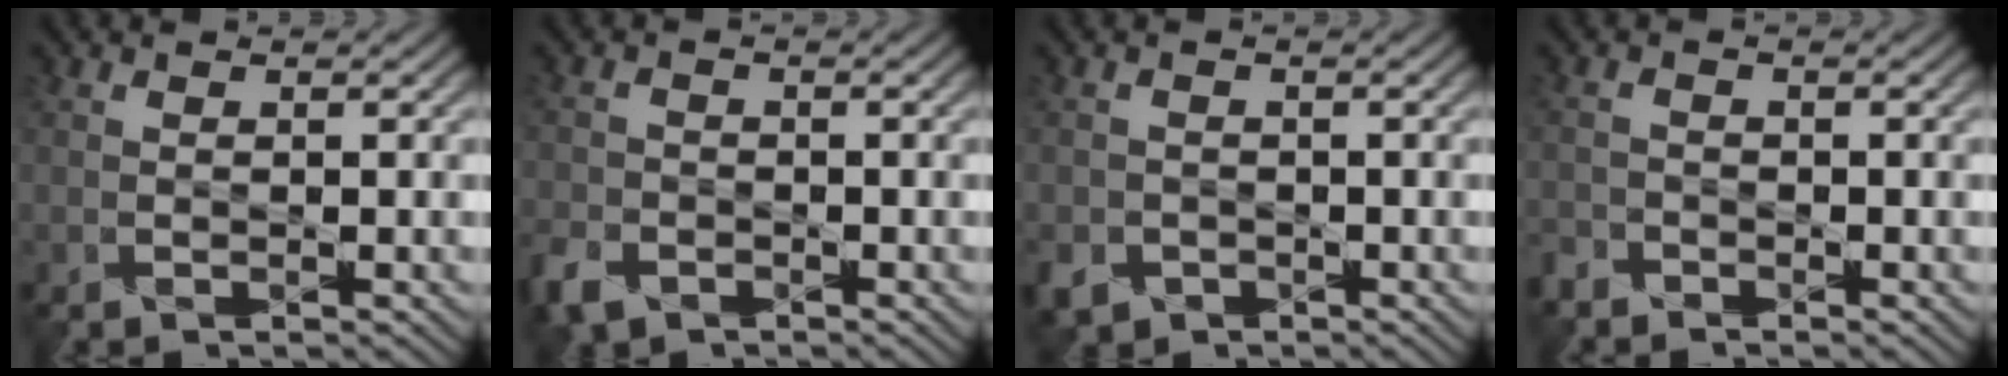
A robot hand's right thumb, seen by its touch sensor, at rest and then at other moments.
{"total": 4.0, "force": [-2.7, 2.4, 1.6], "torque": [-0.047, -0.010, -0.061]}
{"total": 3.2, "force": [-1.8, 2.5, 1.0], "torque": [-0.027, -0.013, -0.037]}
{"total": 1.9, "force": [-1.7, 0.7, 0.2], "torque": [-0.007, -0.004, -0.044]}